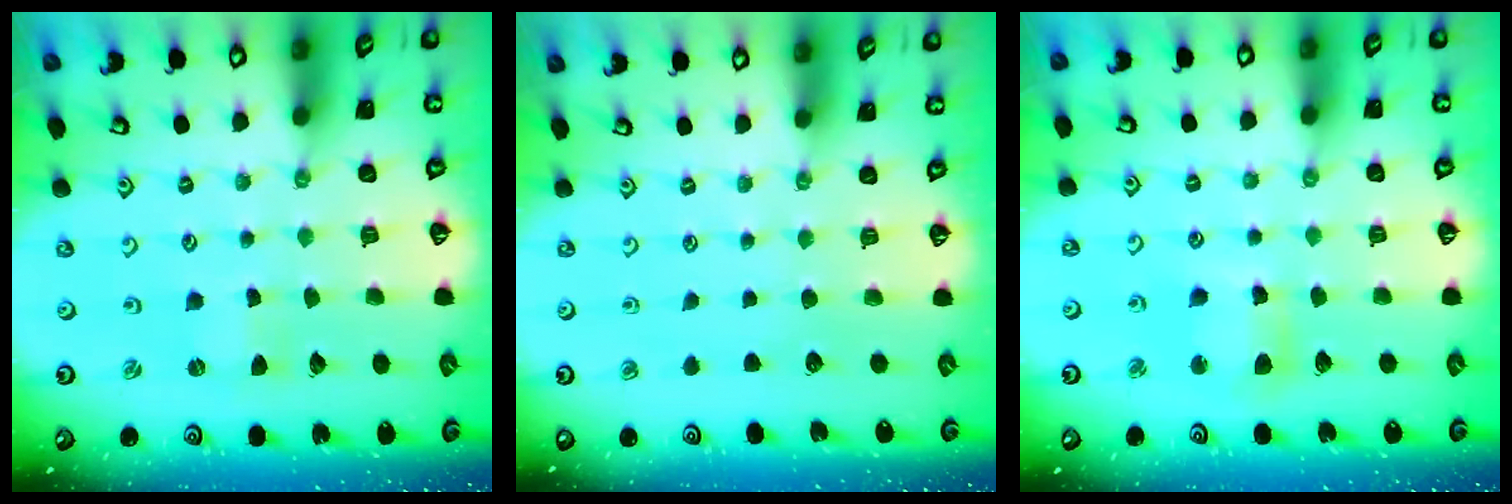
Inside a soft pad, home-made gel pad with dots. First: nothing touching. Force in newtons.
{"total": 0.0}
{"total": 8.5, "press": 8.4, "slide": 1.3}